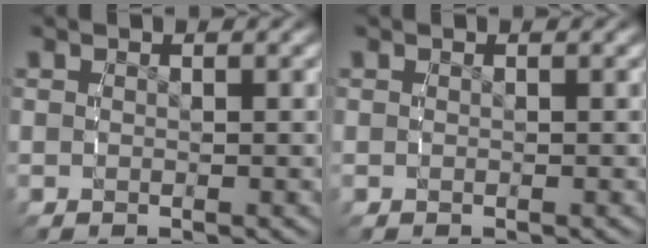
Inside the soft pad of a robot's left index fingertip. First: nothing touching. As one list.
[{"total": 0.0}]